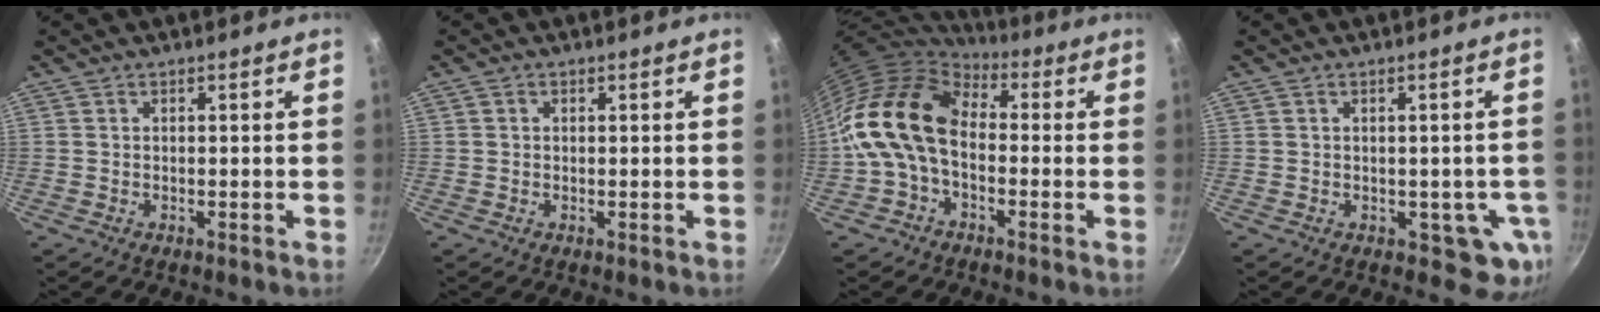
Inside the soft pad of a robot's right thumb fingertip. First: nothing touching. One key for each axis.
{"total": 0.8, "fx": 0.2, "fy": 0.7, "fz": 0.3, "tx": -0.004, "ty": 0.005, "tz": 0.002}
{"total": 15.3, "fx": -0.4, "fy": 10.4, "fz": 11.2, "tx": -0.185, "ty": 0.034, "tz": -0.026}
{"total": 5.8, "fx": -1.0, "fy": 4.0, "fz": 4.1, "tx": -0.020, "ty": 0.008, "tz": -0.007}